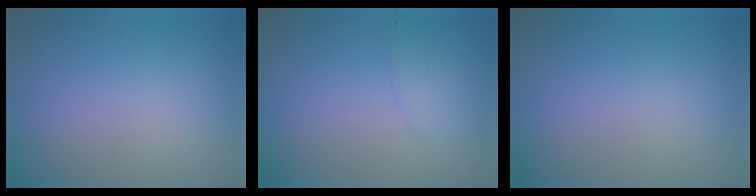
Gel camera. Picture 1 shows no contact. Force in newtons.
{"total": 1.2, "press": 1.2, "slide": 0.1}
{"total": 0.0}